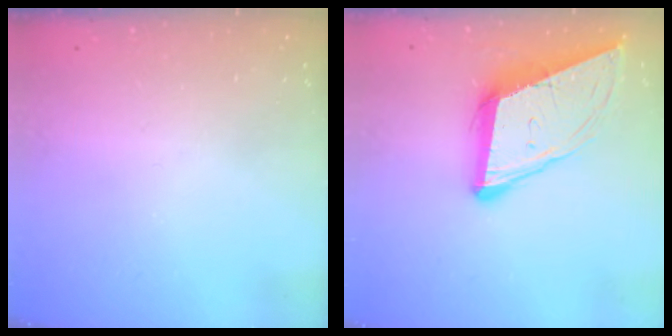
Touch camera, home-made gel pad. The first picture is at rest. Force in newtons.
{"total": 12.6, "press": 12.0, "slide": 3.9}